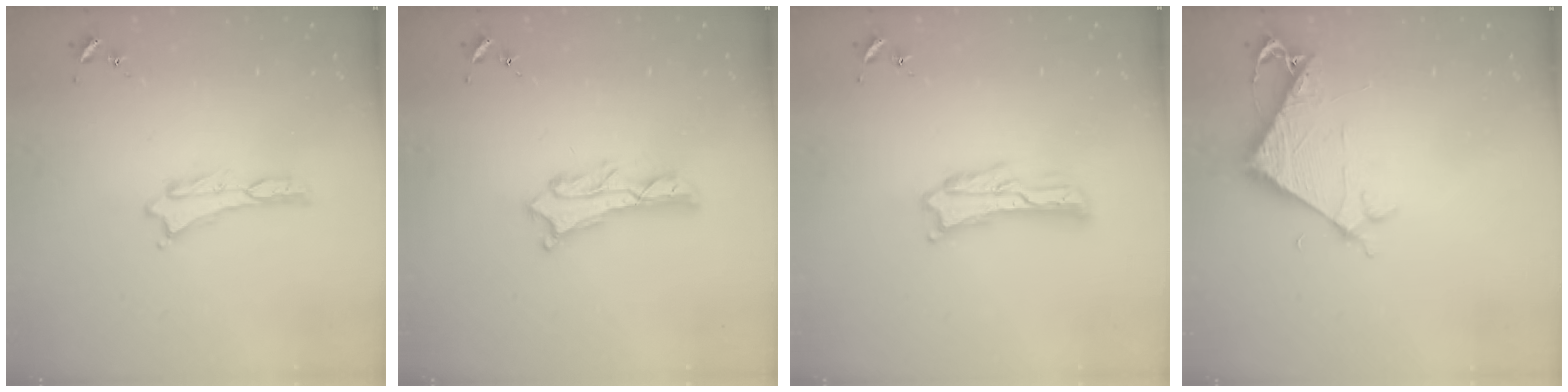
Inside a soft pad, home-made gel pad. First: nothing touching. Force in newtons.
{"total": 2.0, "press": 2.0, "slide": 0.2}
{"total": 1.6, "press": 1.6, "slide": 0.3}
{"total": 6.1, "press": 6.0, "slide": 0.5}